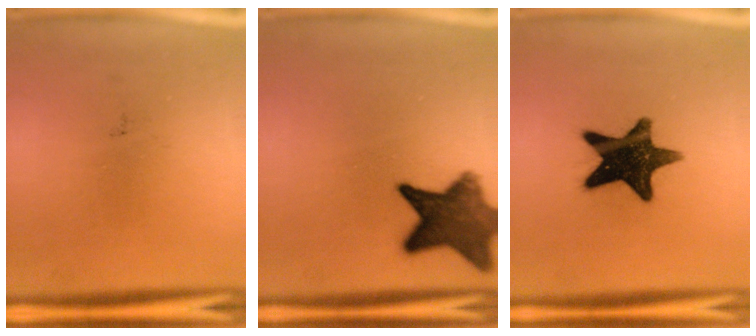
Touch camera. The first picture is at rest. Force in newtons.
{"total": 11.4}
{"total": 14.9}